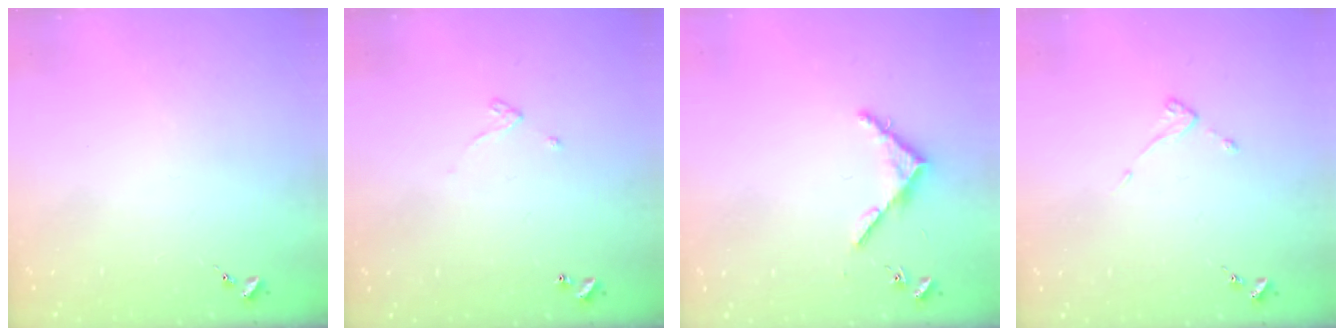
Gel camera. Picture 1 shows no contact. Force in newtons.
{"total": 3.2, "press": 3.1, "slide": 0.3}
{"total": 3.7, "press": 3.7, "slide": 0.3}
{"total": 3.6, "press": 3.6, "slide": 0.3}